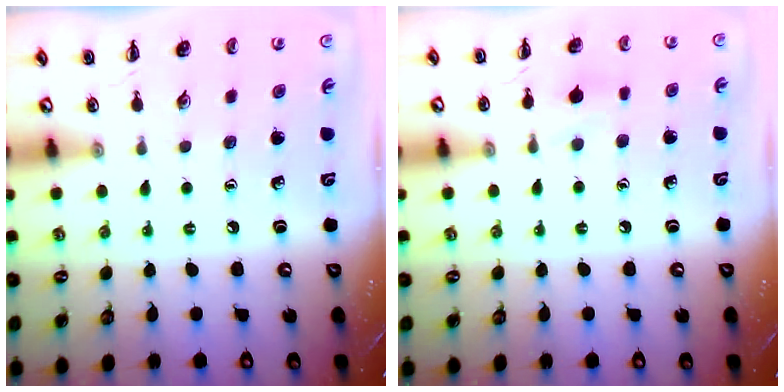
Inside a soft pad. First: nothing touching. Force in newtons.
{"total": 6.5, "press": 6.1, "slide": 2.2}